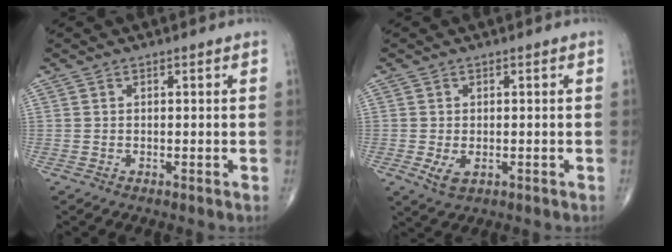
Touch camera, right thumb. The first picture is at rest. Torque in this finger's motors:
{"motor_torque": [0.12, 0.03, 0.23, 0.22, 0.01]}